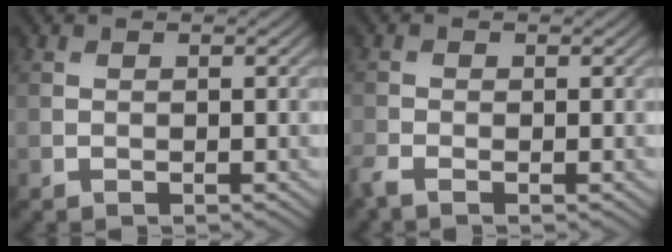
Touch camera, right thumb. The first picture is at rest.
{"total": 1.7, "force": [-1.3, 0.3, 0.9], "torque": [-0.029, -0.007, -0.035]}